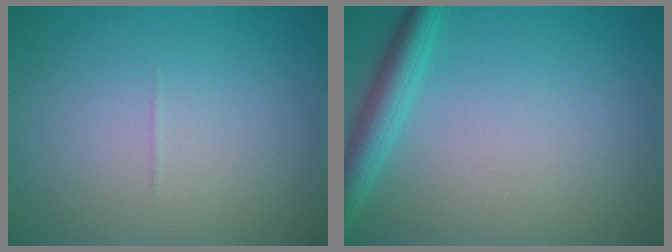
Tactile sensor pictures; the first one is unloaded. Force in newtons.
{"total": 3.1, "press": 3.1, "slide": 0.2}